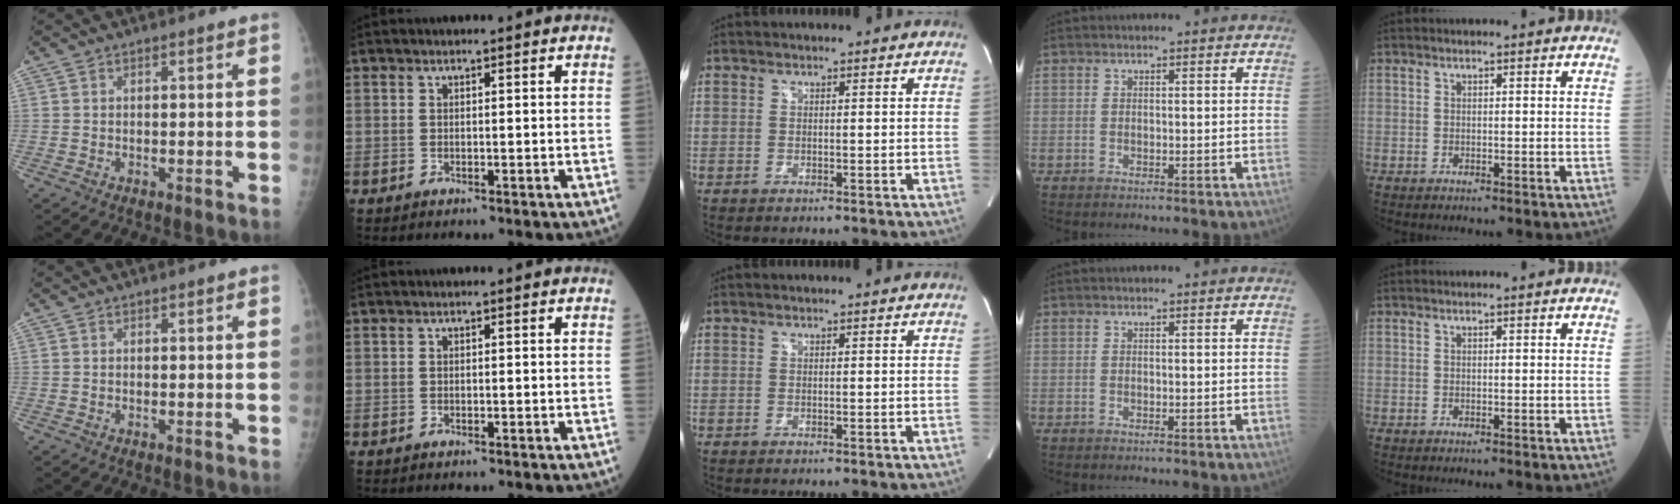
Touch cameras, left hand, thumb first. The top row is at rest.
{}